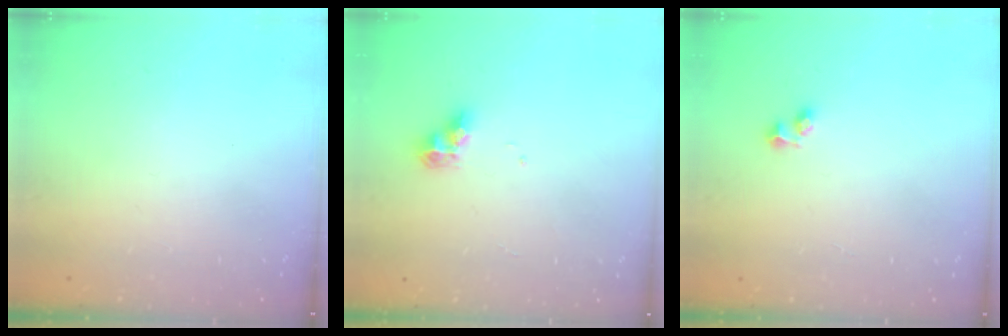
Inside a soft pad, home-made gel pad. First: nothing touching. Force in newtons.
{"total": 7.8, "press": 7.8, "slide": 0.8}
{"total": 3.7, "press": 3.6, "slide": 1.1}